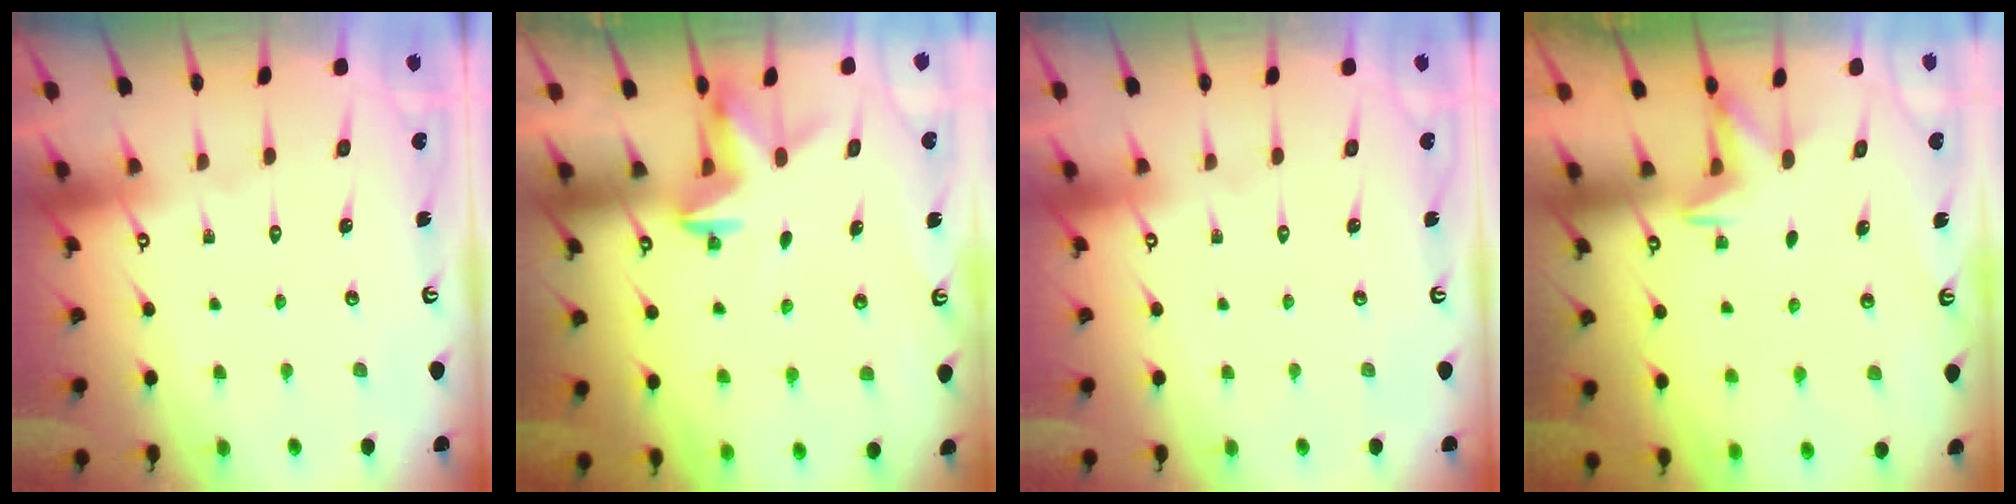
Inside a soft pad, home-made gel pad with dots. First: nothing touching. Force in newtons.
{"total": 3.1, "press": 3.1, "slide": 0.2}
{"total": 0.0}
{"total": 2.1, "press": 1.8, "slide": 1.1}